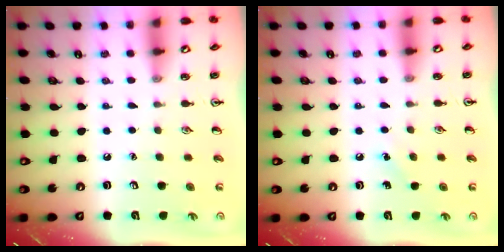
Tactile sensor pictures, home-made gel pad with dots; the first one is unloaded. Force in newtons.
{"total": 4.1, "press": 3.9, "slide": 1.1}